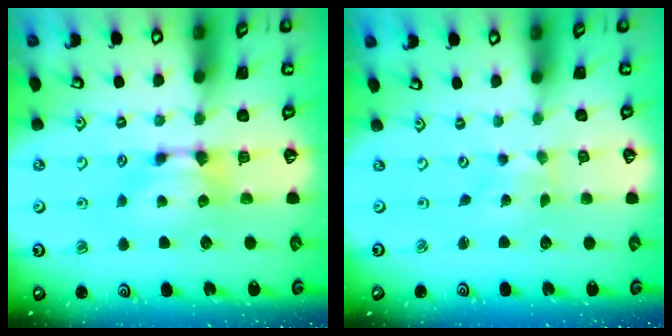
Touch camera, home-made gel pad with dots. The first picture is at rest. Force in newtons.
{"total": 5.5, "press": 5.5, "slide": 0.5}